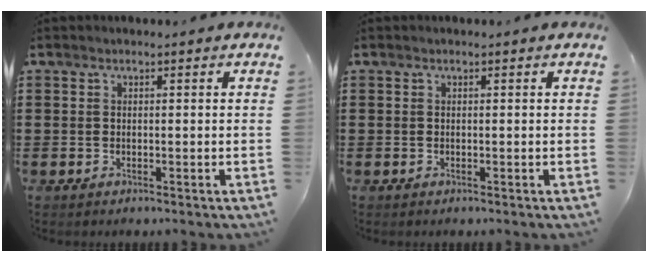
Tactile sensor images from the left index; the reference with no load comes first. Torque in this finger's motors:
{"motor_torque": [-0.01, 0.01, 0.00, 0.01]}